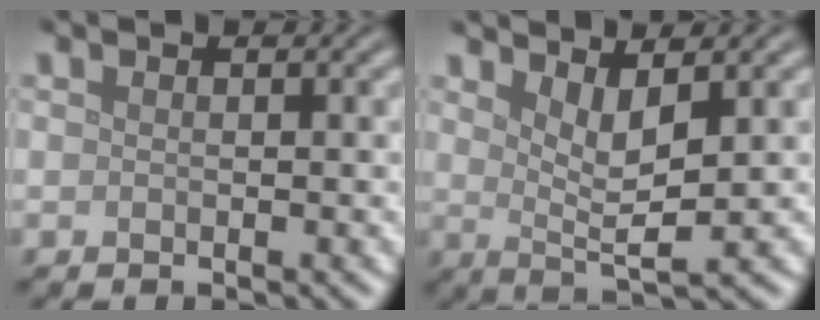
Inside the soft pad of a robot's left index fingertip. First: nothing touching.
{"total": 3.6, "force": [1.4, 0.8, 3.2], "torque": [-0.062, -0.010, 0.028]}